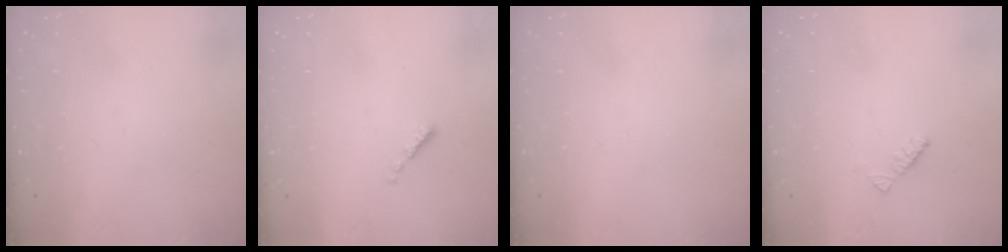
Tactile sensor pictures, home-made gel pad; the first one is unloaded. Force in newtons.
{"total": 0.7, "press": 0.5, "slide": 0.4}
{"total": 0.0}
{"total": 2.9, "press": 2.9, "slide": 0.5}